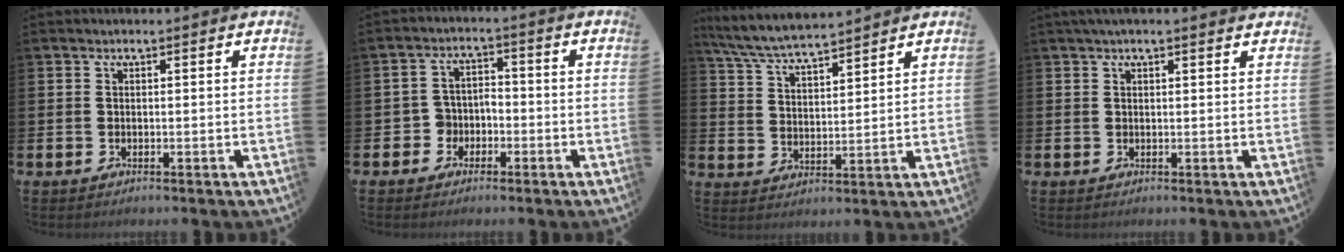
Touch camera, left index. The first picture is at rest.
{"total": 3.4, "force": [-2.0, 2.8, 0.3], "torque": [-0.019, 0.005, -0.047]}
{"total": 6.2, "force": [6.0, 0.4, 1.6], "torque": [-0.052, -0.031, 0.107]}
{"total": 1.3, "force": [1.1, 0.0, 0.6], "torque": [-0.011, 0.002, 0.020]}